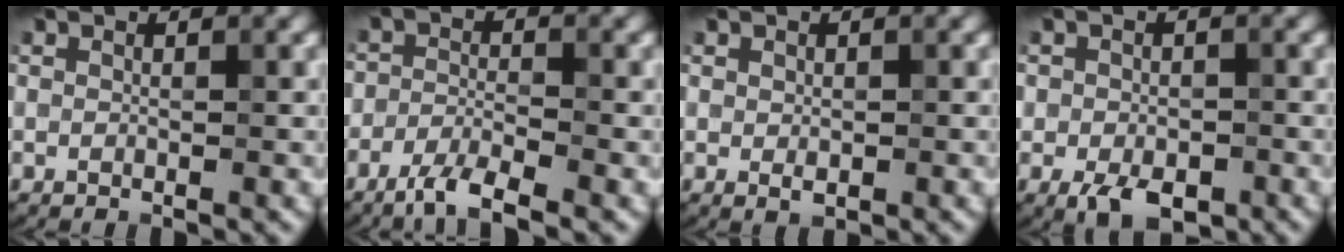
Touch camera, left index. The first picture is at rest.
{"total": 3.3, "force": [-2.4, 0.9, 2.0], "torque": [-0.036, 0.003, -0.054]}
{"total": 1.2, "force": [0.0, 0.8, 0.8], "torque": [-0.012, -0.003, 0.004]}
{"total": 4.1, "force": [-1.7, 2.7, 2.7], "torque": [-0.044, -0.012, -0.031]}